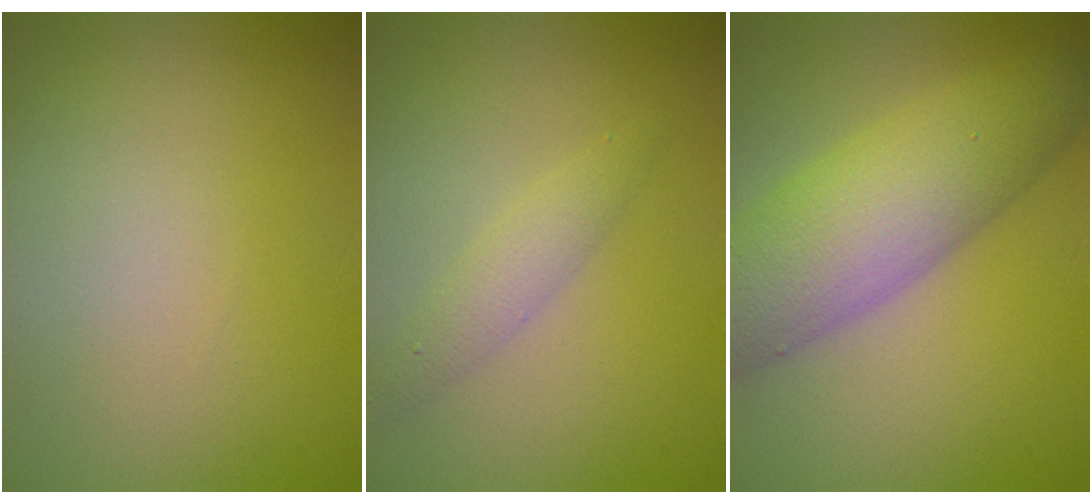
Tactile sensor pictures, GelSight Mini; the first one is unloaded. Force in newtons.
{"total": 1.7, "press": 1.7, "slide": 0.0}
{"total": 8.4, "press": 8.4, "slide": 0.3}